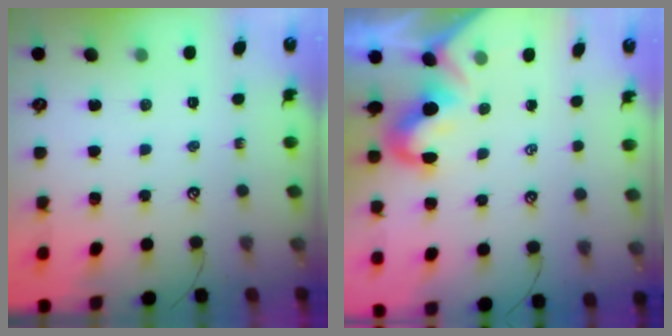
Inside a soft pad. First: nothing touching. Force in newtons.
{"total": 1.8, "press": 1.6, "slide": 0.8}